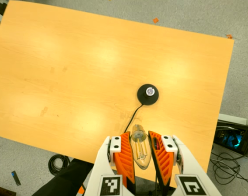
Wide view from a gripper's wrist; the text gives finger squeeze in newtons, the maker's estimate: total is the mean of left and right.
{"total": 20.1, "left": 21.5, "right": 18.6}